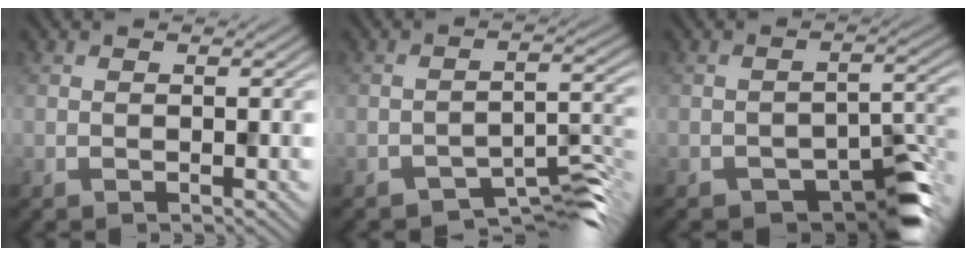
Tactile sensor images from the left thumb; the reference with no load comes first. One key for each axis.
{"total": 5.8, "fx": -4.6, "fy": 1.5, "fz": 3.2, "tx": -0.035, "ty": 0.001, "tz": -0.071}
{"total": 7.5, "fx": -5.0, "fy": 3.2, "fz": 4.7, "tx": -0.050, "ty": -0.003, "tz": -0.078}